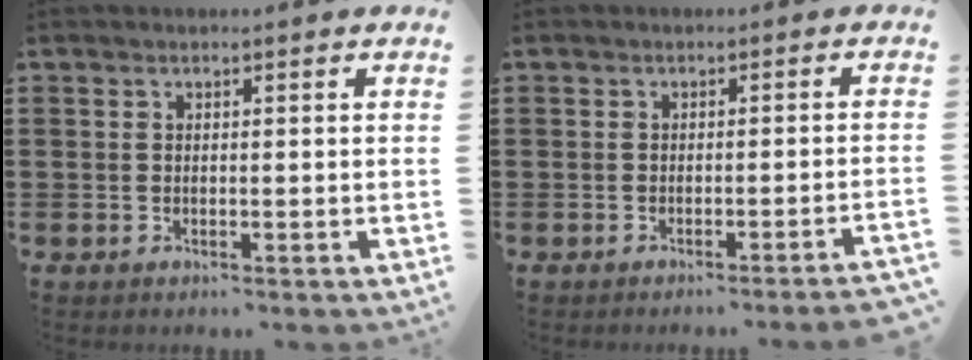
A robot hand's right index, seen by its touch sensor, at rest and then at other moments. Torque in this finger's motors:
{"motor_torque": [1.52, -0.61, 0.49, 0.03]}